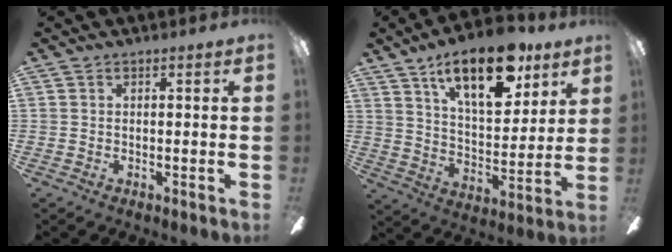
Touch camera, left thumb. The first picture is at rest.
{"total": 19.6, "force": [11.9, 8.5, 12.9], "torque": [-0.197, -0.052, 0.197]}